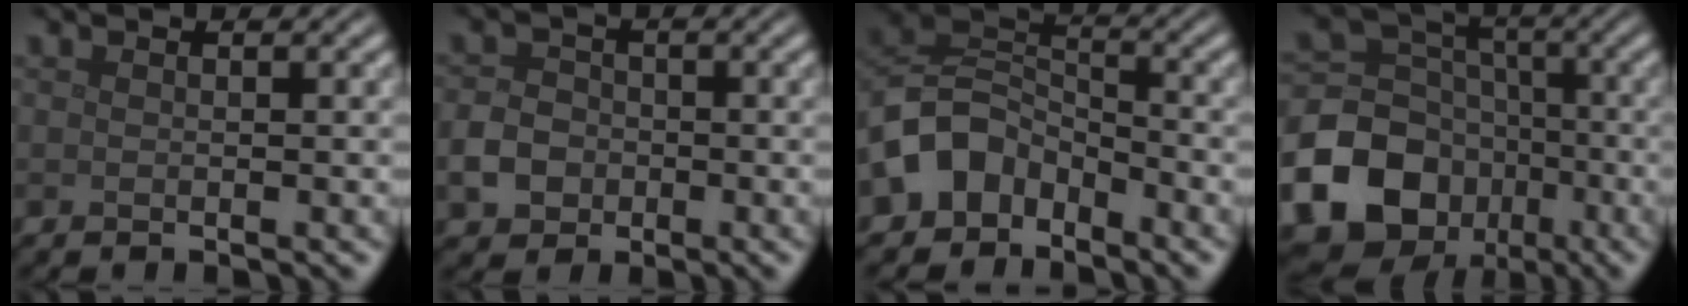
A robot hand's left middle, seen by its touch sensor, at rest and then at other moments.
{"total": 3.1, "force": [-1.0, 2.7, 1.3], "torque": [-0.023, 0.003, -0.023]}
{"total": 5.5, "force": [-3.2, 3.9, 2.0], "torque": [-0.028, 0.007, -0.076]}
{"total": 15.3, "force": [-6.3, 12.9, 5.3], "torque": [-0.131, -0.049, -0.128]}